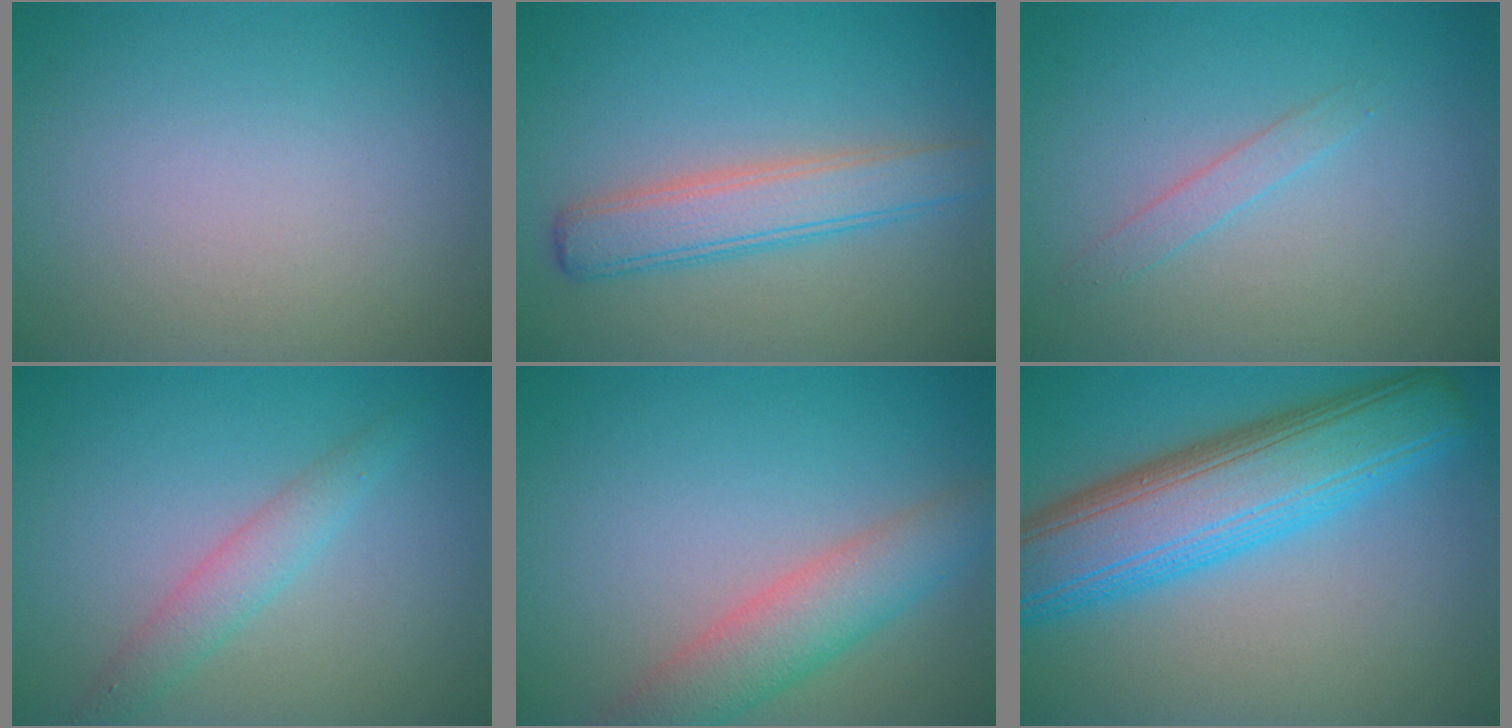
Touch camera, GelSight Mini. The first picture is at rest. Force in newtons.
{"total": 4.2, "press": 4.2, "slide": 0.1}
{"total": 1.3, "press": 1.3, "slide": 0.1}
{"total": 2.3, "press": 2.3, "slide": 0.1}
{"total": 4.9, "press": 4.9, "slide": 0.3}
{"total": 10.6, "press": 10.6, "slide": 0.2}